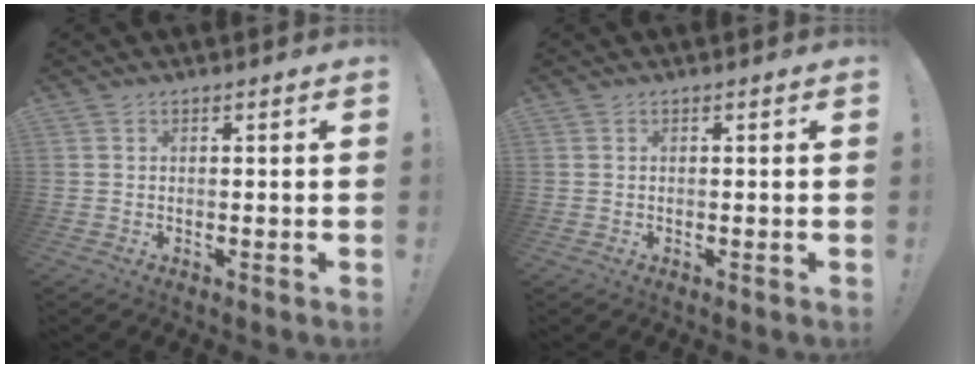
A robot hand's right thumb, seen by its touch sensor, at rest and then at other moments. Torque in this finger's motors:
{"motor_torque": [0.00, 0.00, 0.06, -0.06, 0.00]}